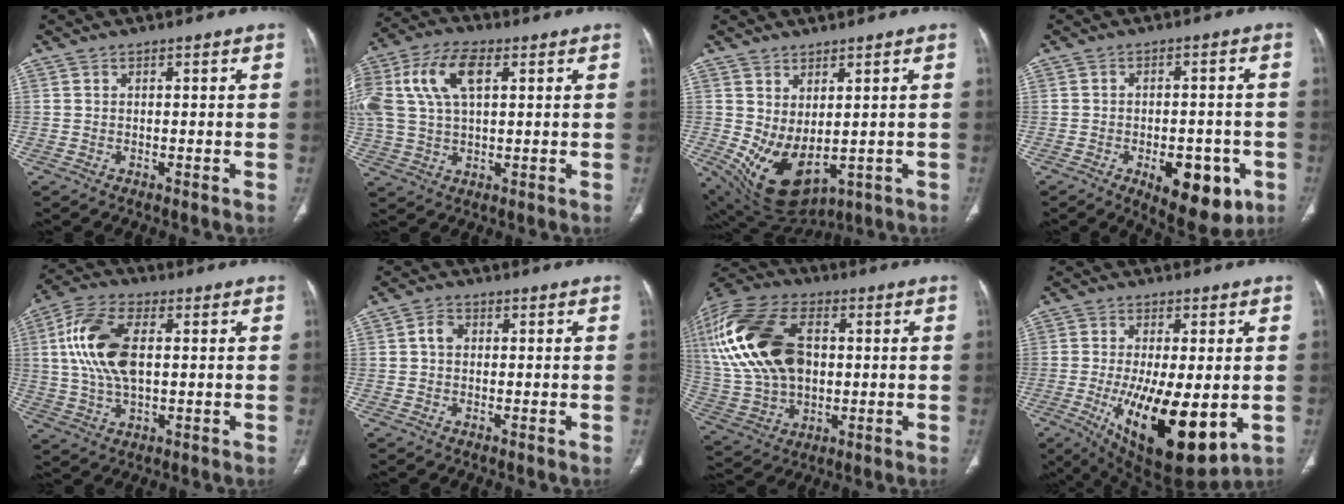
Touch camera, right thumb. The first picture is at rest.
{"total": 15.0, "force": [4.5, 8.0, 11.9], "torque": [-0.265, 0.020, 0.082]}
{"total": 11.2, "force": [-0.5, 6.0, 9.4], "torque": [-0.159, -0.015, 0.026]}
{"total": 13.7, "force": [-5.6, 6.5, 10.7], "torque": [-0.117, 0.014, -0.068]}
{"total": 13.8, "force": [2.1, 7.2, 11.6], "torque": [-0.243, 0.012, 0.040]}
{"total": 2.5, "force": [0.3, 2.0, 1.6], "torque": [-0.023, 0.007, 0.001]}
{"total": 25.9, "force": [4.4, 16.4, 19.5], "torque": [-0.426, 0.009, 0.087]}
{"total": 19.1, "force": [-4.2, 7.1, 17.2], "torque": [-0.287, -0.028, -0.043]}